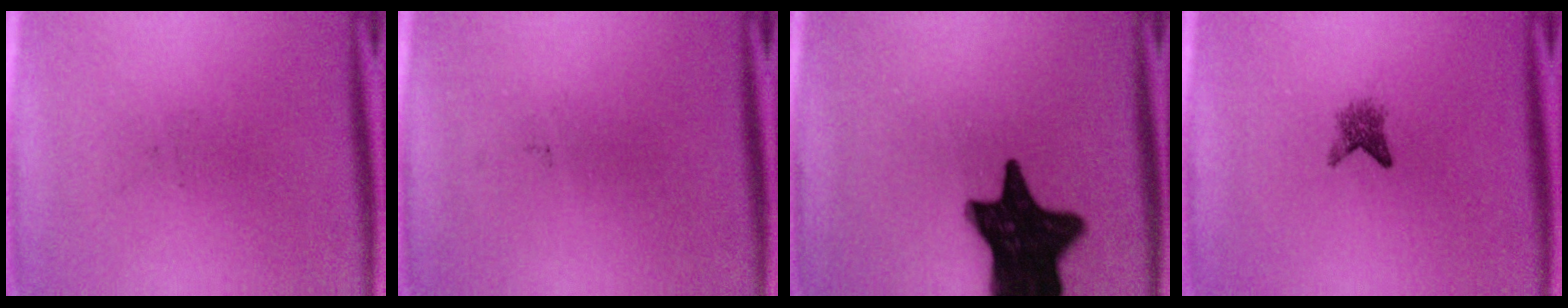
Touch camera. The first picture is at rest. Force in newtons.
{"total": 0.0}
{"total": 18.7}
{"total": 2.1}